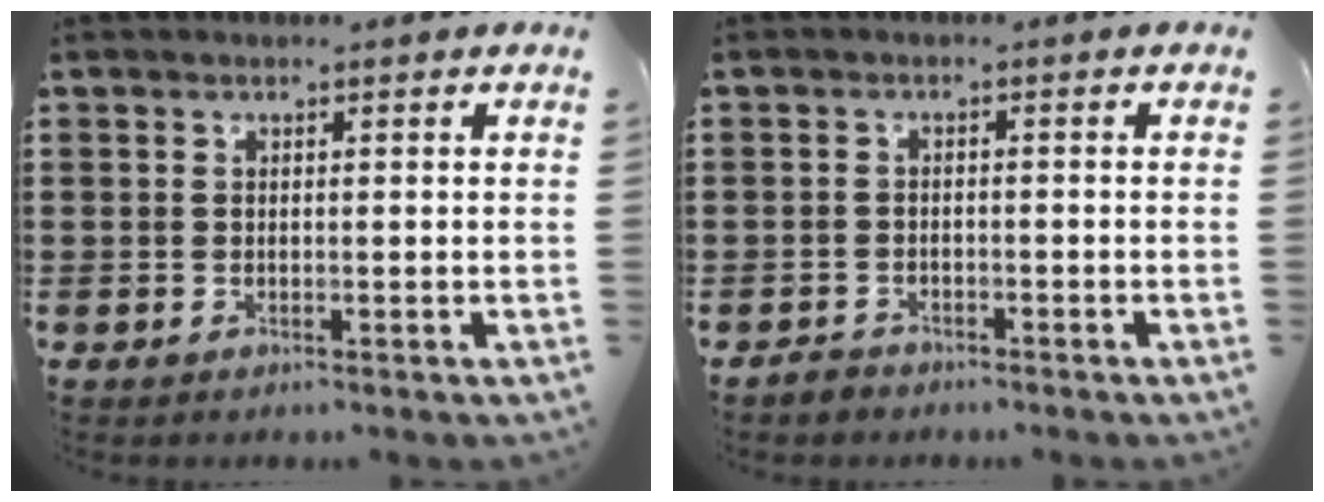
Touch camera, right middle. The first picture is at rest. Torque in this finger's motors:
{"motor_torque": [-0.09, 0.03, 0.08, 0.00]}